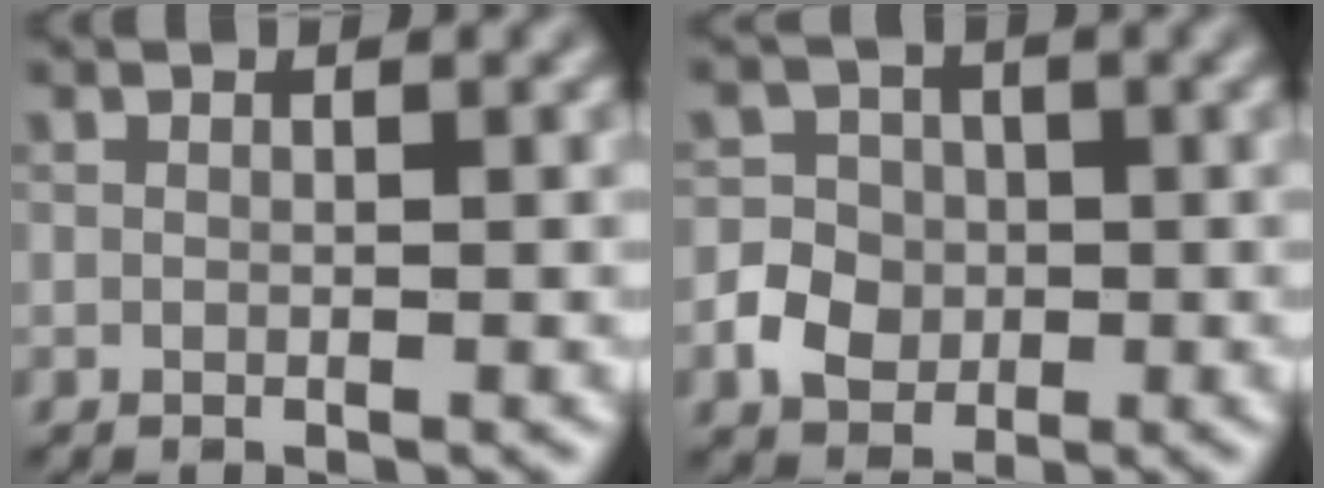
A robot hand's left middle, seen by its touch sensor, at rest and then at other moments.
{"total": 3.6, "force": [-0.9, 3.2, 1.4], "torque": [-0.010, 0.001, -0.028]}